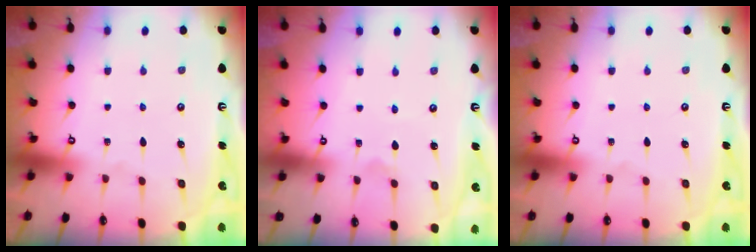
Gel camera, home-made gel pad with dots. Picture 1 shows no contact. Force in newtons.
{"total": 1.4, "press": 1.4, "slide": 0.1}
{"total": 0.0}